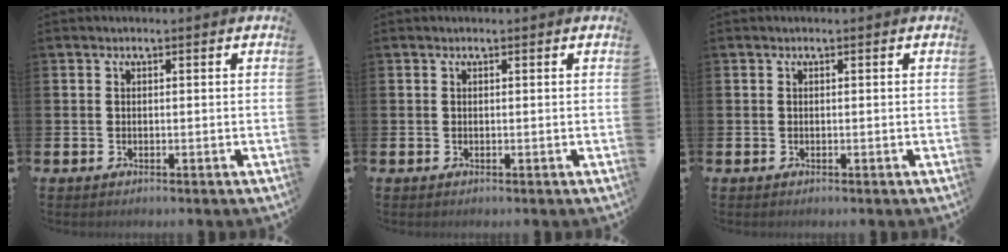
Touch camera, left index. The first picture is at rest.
{"total": 0.0}
{"total": 0.0}